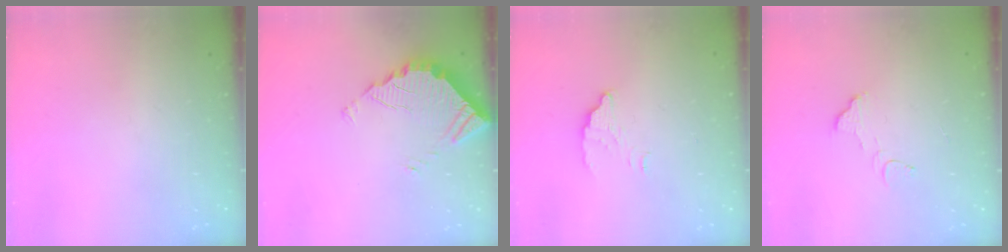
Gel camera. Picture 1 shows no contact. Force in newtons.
{"total": 3.2, "press": 3.2, "slide": 0.2}
{"total": 3.5, "press": 3.5, "slide": 0.1}
{"total": 3.3, "press": 3.3, "slide": 0.2}